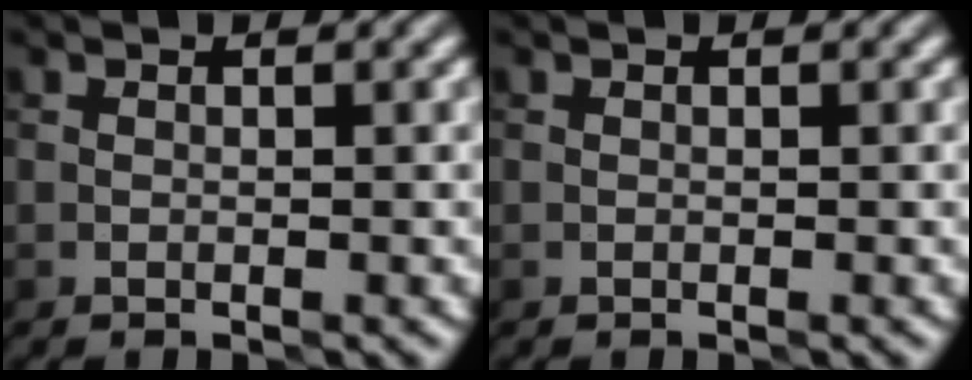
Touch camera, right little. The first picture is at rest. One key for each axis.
{"total": 0.0}